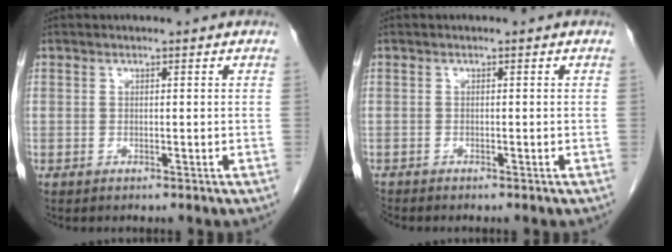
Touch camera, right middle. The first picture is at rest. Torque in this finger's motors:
{"motor_torque": [0.01, 0.00, 0.00, 0.01]}